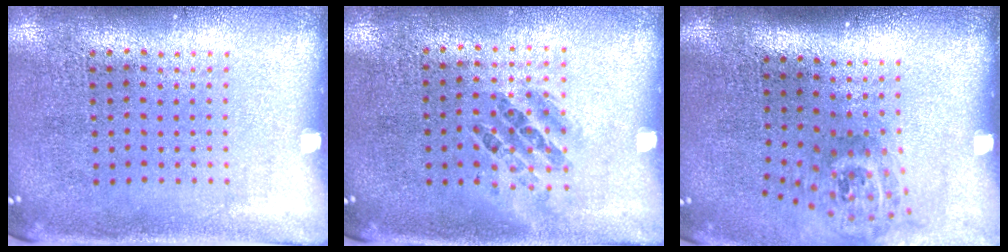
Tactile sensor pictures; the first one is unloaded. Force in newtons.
{"total": 0.9, "press": 0.7, "slide": 0.5}
{"total": 1.9, "press": 1.3, "slide": 1.4}